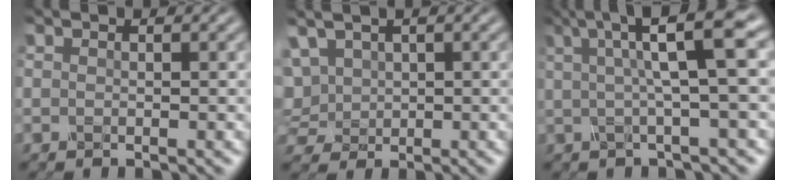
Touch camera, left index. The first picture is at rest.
{"total": 4.5, "force": [2.0, 3.2, 2.5], "torque": [-0.094, 0.020, 0.042]}
{"total": 7.3, "force": [2.2, 1.1, 6.8], "torque": [-0.098, 0.022, 0.034]}